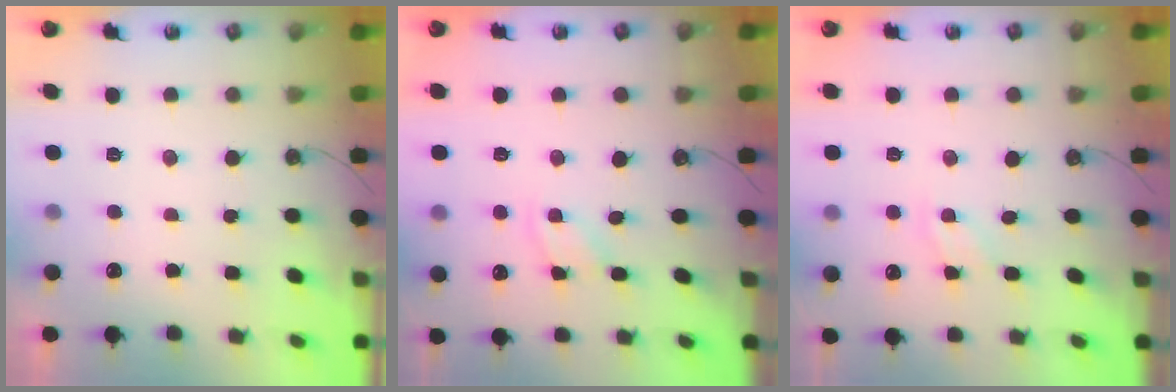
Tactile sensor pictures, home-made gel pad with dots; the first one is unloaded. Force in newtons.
{"total": 1.8, "press": 1.8, "slide": 0.3}
{"total": 2.8, "press": 2.8, "slide": 0.4}